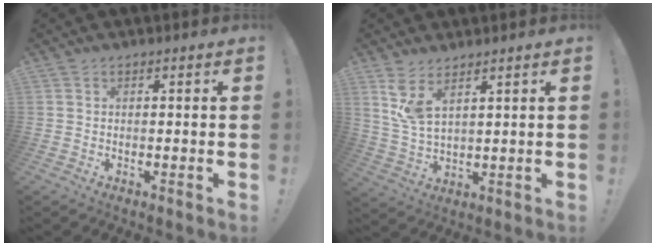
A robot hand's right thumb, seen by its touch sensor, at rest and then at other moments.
{"total": 7.1, "force": [4.9, 2.2, 4.7], "torque": [-0.092, -0.025, 0.093]}